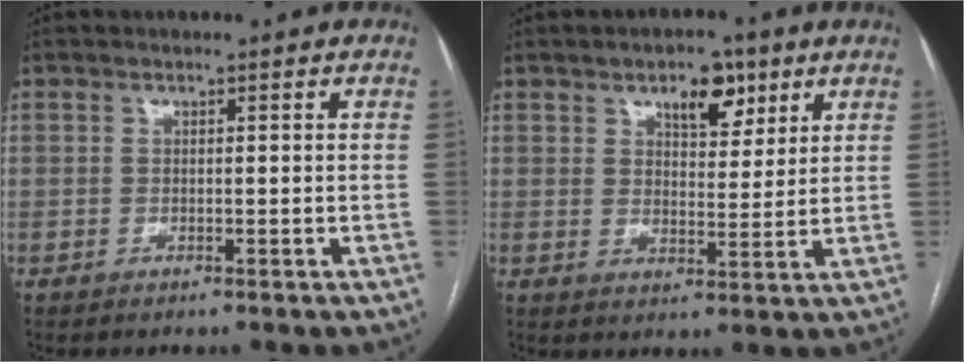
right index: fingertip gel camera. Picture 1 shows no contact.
{"total": 6.9, "force": [4.0, 3.3, 4.5], "torque": [-0.064, 0.006, 0.062]}